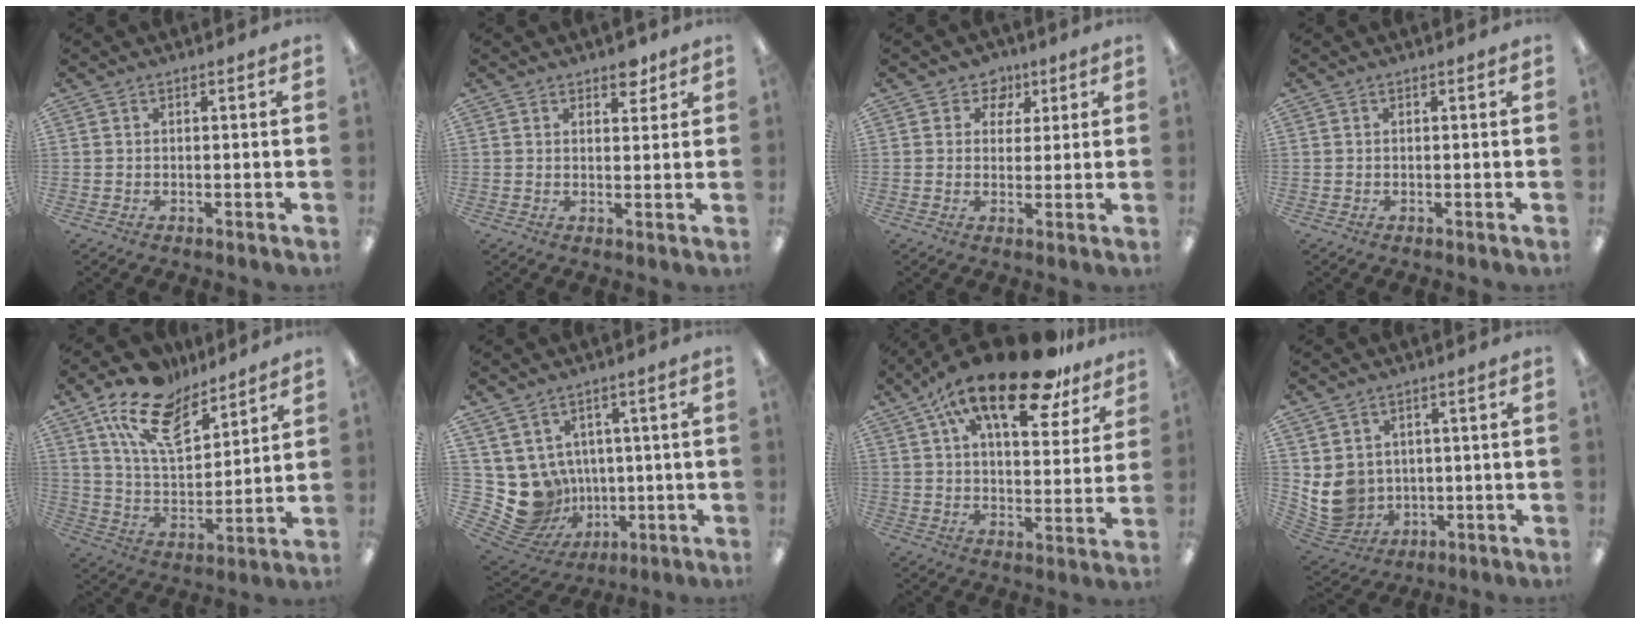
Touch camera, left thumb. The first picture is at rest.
{"total": 3.8, "force": [2.9, 2.0, 1.5], "torque": [-0.001, -0.014, 0.047]}
{"total": 5.3, "force": [2.6, 4.4, 1.3], "torque": [-0.019, -0.007, 0.044]}
{"total": 0.0}
{"total": 16.4, "force": [11.0, 8.1, 9.1], "torque": [-0.173, -0.045, 0.201]}
{"total": 11.0, "force": [-0.3, 10.5, 3.3], "torque": [-0.107, -0.025, 0.010]}
{"total": 21.6, "force": [14.1, 7.9, 14.3], "torque": [-0.232, -0.070, 0.233]}
{"total": 8.3, "force": [0.8, 7.8, 2.8], "torque": [-0.088, -0.009, 0.024]}